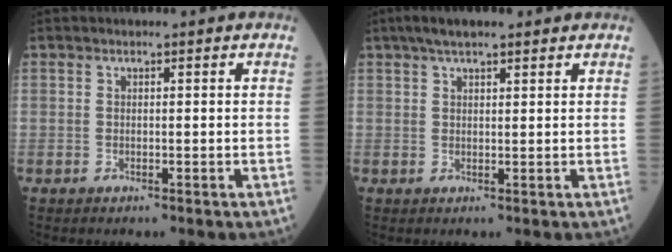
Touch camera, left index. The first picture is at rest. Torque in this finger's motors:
{"motor_torque": [0.14, -0.04, 0.11, 0.03]}